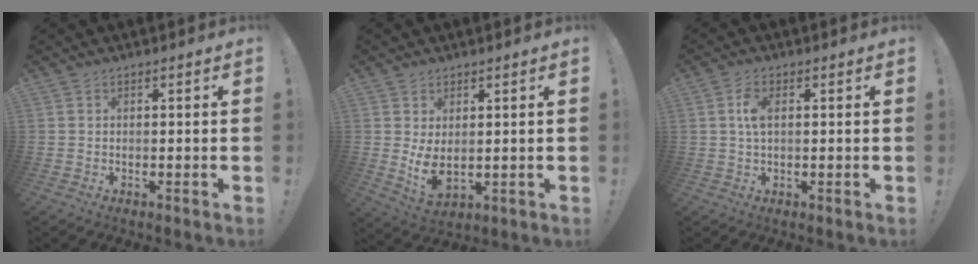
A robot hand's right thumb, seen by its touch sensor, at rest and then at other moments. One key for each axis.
{"total": 6.3, "fx": 1.5, "fy": 3.3, "fz": 5.1, "tx": -0.081, "ty": -0.027, "tz": 0.030}
{"total": 4.5, "fx": 0.8, "fy": 2.2, "fz": 3.9, "tx": -0.069, "ty": -0.001, "tz": 0.008}